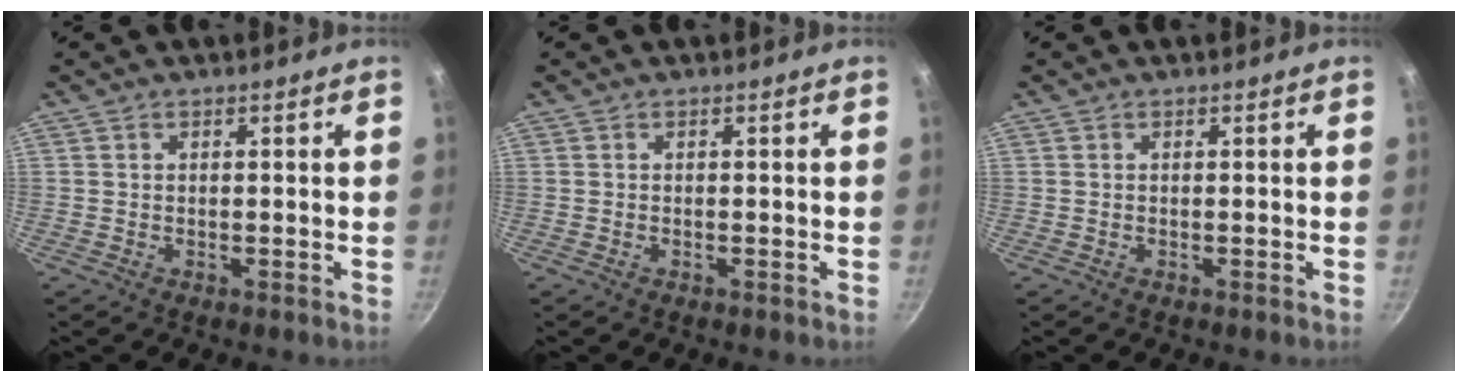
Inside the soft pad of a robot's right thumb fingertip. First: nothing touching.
{"total": 0.0}
{"total": 0.0}